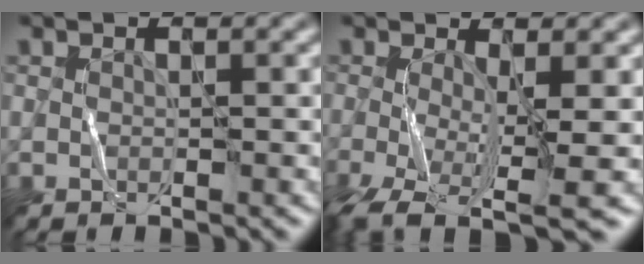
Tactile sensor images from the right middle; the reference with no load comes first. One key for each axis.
{"total": 6.7, "fx": -2.7, "fy": 1.7, "fz": 5.9, "tx": -0.115, "ty": -0.019, "tz": -0.050}